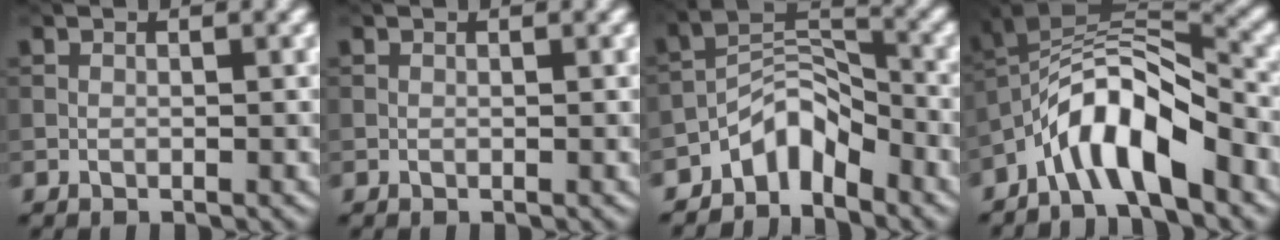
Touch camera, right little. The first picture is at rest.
{"total": 0.0}
{"total": 4.3, "force": [-3.3, 1.9, 2.0], "torque": [-0.020, 0.014, -0.068]}
{"total": 7.5, "force": [-4.3, 2.5, 5.7], "torque": [-0.089, 0.011, -0.085]}